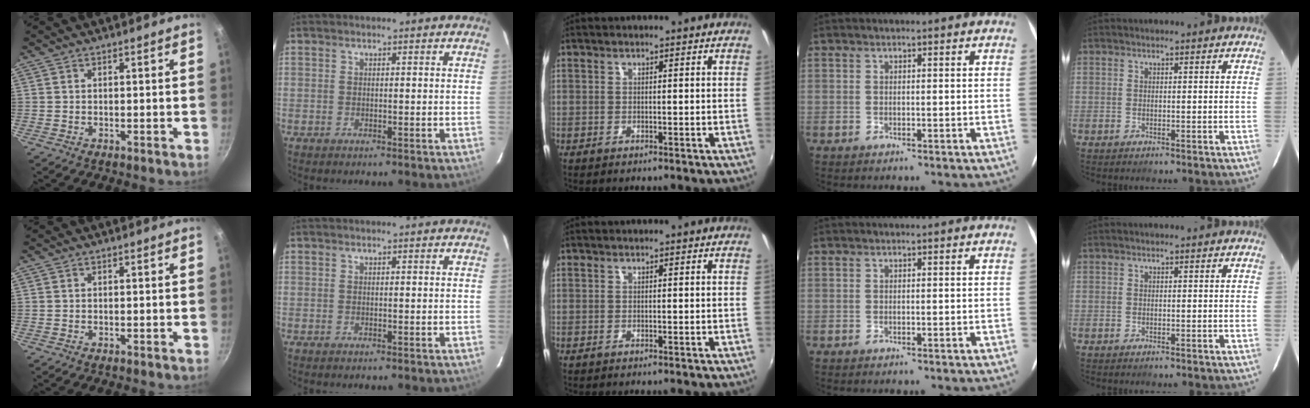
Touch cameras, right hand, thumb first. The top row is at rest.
{}